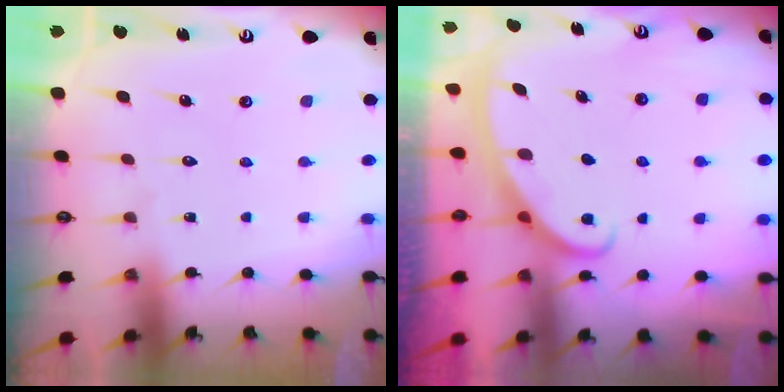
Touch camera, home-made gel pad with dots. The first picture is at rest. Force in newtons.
{"total": 2.8, "press": 2.8, "slide": 0.4}